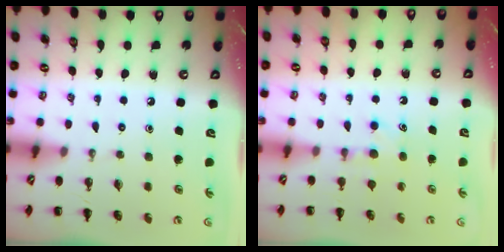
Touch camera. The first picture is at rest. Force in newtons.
{"total": 4.7, "press": 4.5, "slide": 1.1}